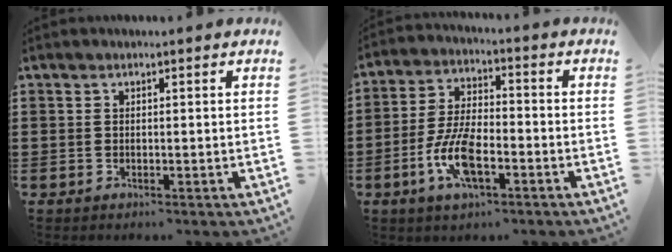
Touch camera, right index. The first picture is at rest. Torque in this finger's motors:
{"motor_torque": [1.50, 0.60, 0.28, 0.21]}